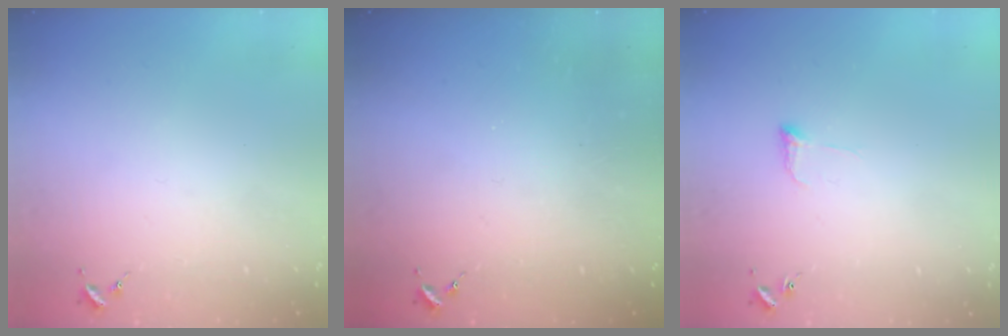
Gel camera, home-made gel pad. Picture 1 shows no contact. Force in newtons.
{"total": 0.0}
{"total": 4.7, "press": 4.6, "slide": 0.6}